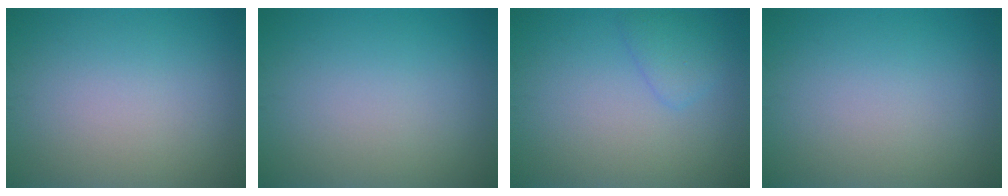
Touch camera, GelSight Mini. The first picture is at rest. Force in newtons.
{"total": 0.0}
{"total": 1.8, "press": 1.8, "slide": 0.1}
{"total": 0.0}